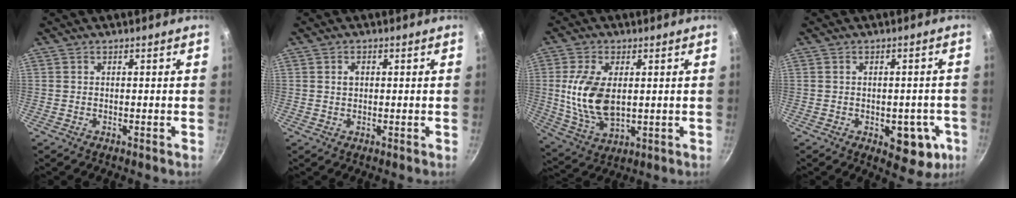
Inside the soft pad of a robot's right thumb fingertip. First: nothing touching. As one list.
[{"total": 1.8, "force": [0.4, 1.3, 1.2], "torque": [-0.015, 0.003, 0.006]}, {"total": 12.1, "force": [1.3, 6.8, 10.0], "torque": [-0.192, -0.015, 0.031]}, {"total": 9.6, "force": [-3.0, 5.5, 7.3], "torque": [-0.045, 0.011, -0.029]}]